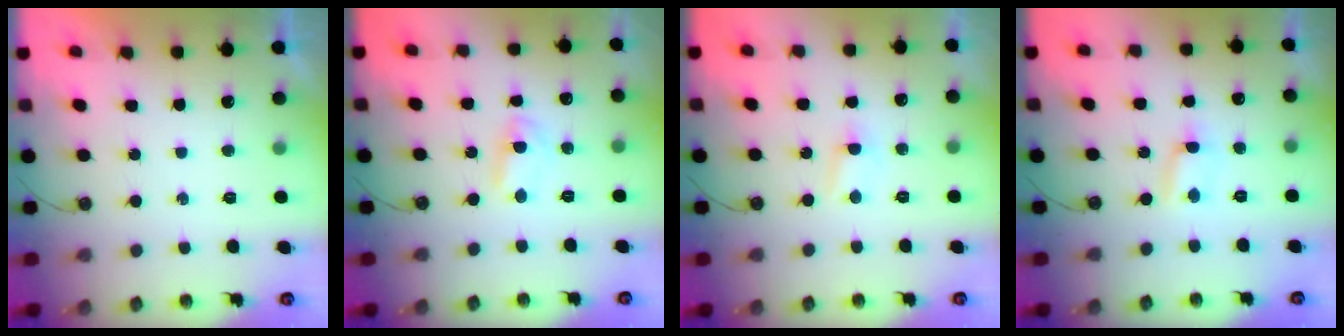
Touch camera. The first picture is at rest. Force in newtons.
{"total": 3.3, "press": 3.2, "slide": 0.3}
{"total": 2.8, "press": 2.8, "slide": 0.4}
{"total": 1.8, "press": 1.8, "slide": 0.2}